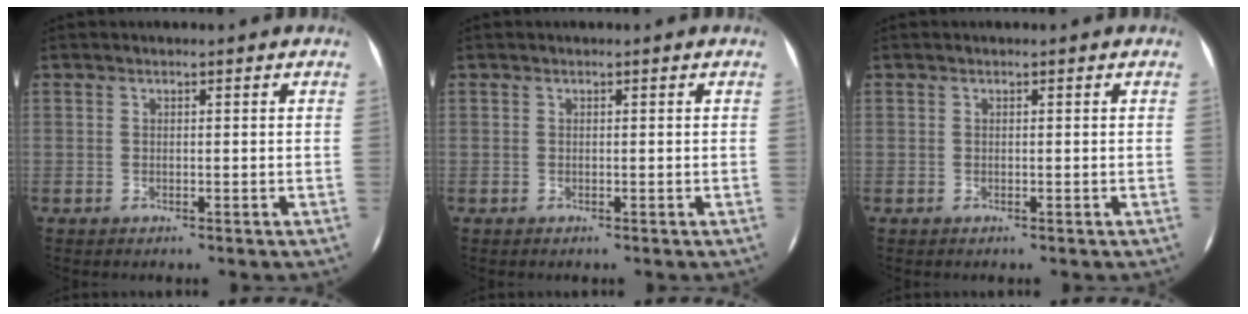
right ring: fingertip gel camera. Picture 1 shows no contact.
{"total": 0.0}
{"total": 0.0}